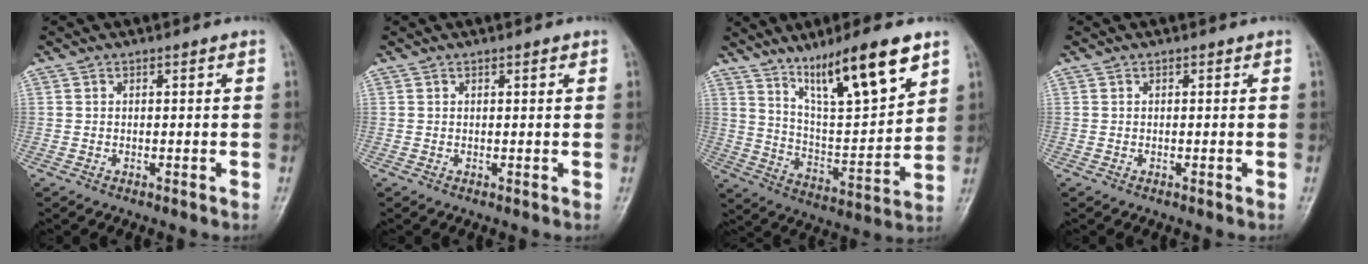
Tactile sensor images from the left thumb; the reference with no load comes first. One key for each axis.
{"total": 0.9, "fx": 0.5, "fy": 0.1, "fz": 0.8, "tx": -0.012, "ty": 0.000, "tz": 0.006}
{"total": 17.6, "fx": 11.0, "fy": 3.5, "fz": 13.3, "tx": -0.199, "ty": -0.055, "tz": 0.200}
{"total": 0.0}